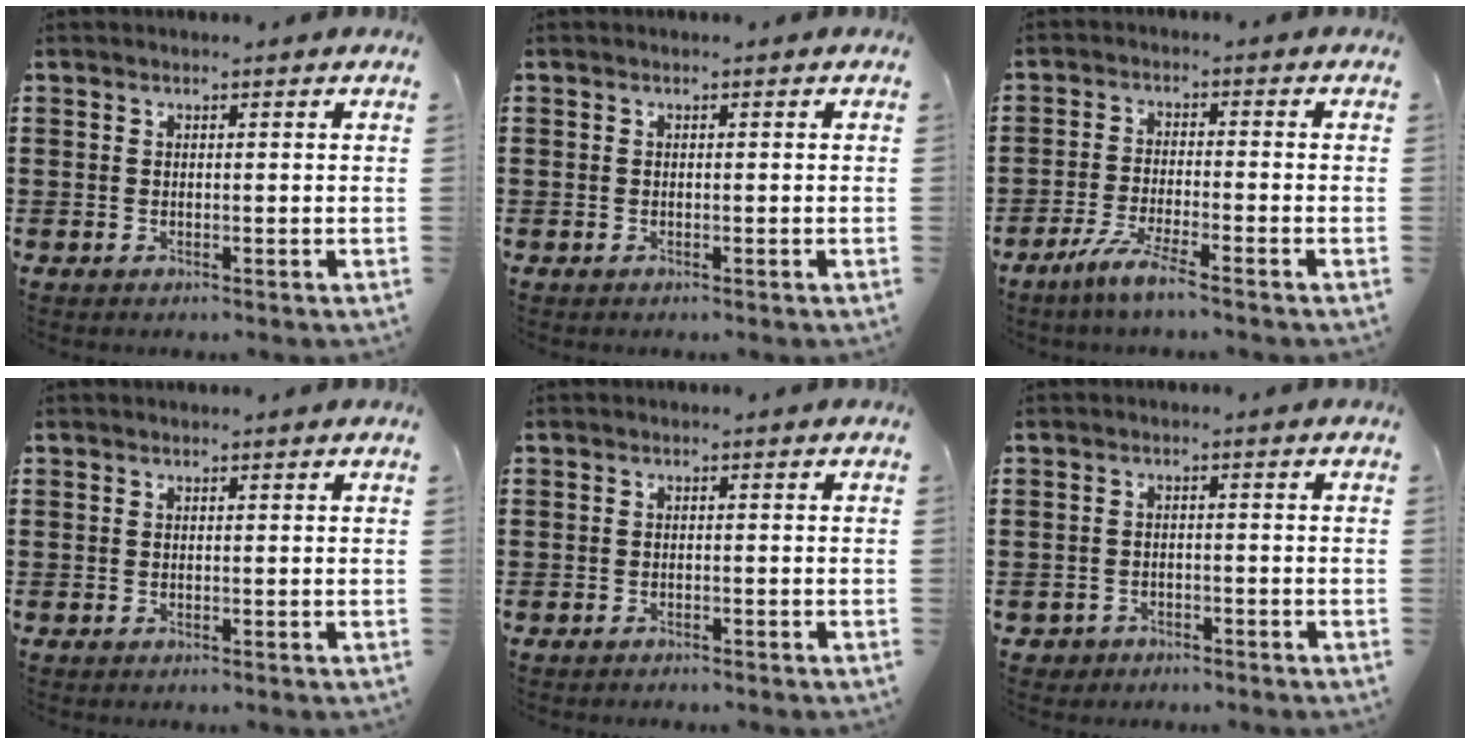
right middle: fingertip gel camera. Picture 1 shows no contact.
{"total": 0.6, "force": [-0.3, 0.5, 0.0], "torque": [0.000, 0.004, -0.007]}
{"total": 5.0, "force": [-3.9, 0.0, 3.2], "torque": [-0.072, -0.012, -0.073]}
{"total": 0.0}
{"total": 1.2, "force": [-1.0, 0.5, 0.0], "torque": [-0.001, 0.004, -0.024]}
{"total": 2.1, "force": [-1.8, 1.0, -0.1], "torque": [-0.006, 0.000, -0.042]}